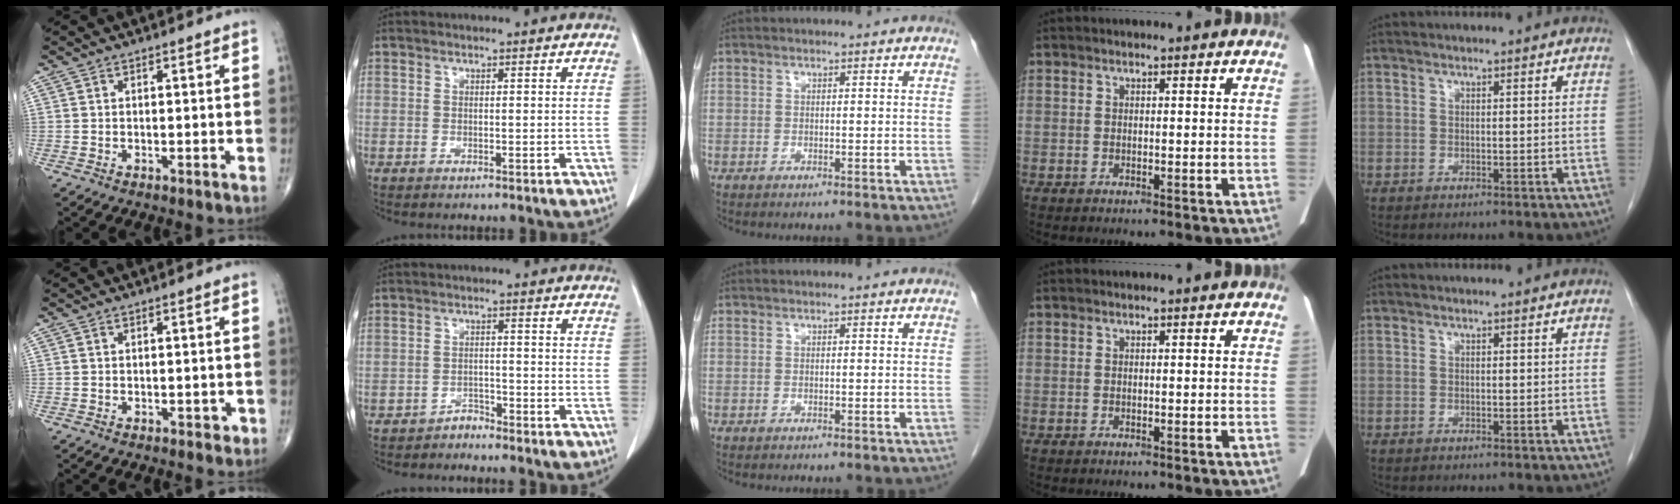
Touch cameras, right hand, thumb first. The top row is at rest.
{"thumb": {"total": 1.1, "force": [0.0, 0.8, 0.7], "torque": [-0.005, 0.000, 0.002]}, "index": {"total": 1.8, "force": [-1.7, 0.6, -0.1], "torque": [0.004, 0.001, -0.028]}}